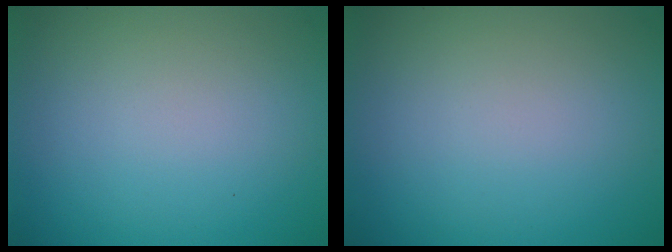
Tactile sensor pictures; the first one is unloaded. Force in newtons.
{"total": 0.0}